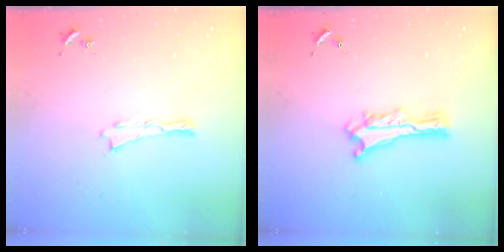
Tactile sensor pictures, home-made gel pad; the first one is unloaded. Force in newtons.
{"total": 1.2, "press": 1.2, "slide": 0.2}